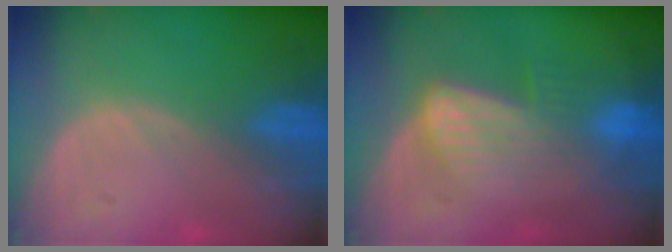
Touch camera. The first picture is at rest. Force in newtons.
{"total": 6.7, "press": 6.3, "slide": 2.4}